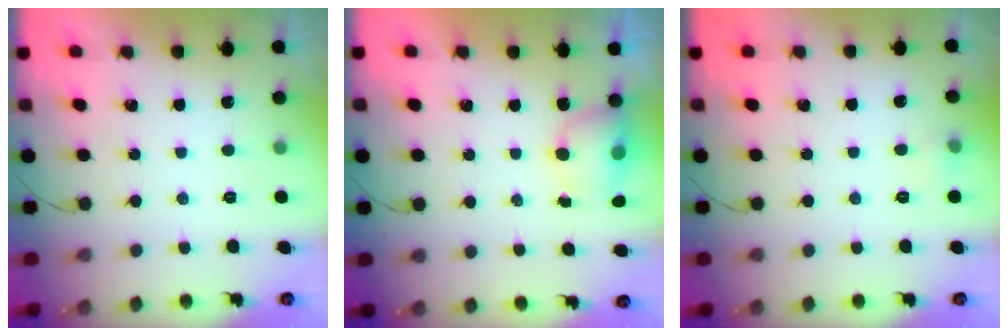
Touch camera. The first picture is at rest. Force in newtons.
{"total": 6.2, "press": 6.2, "slide": 0.4}
{"total": 4.3, "press": 4.0, "slide": 1.5}